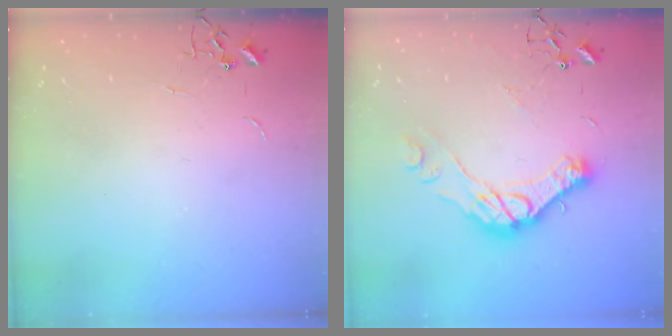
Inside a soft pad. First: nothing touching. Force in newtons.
{"total": 15.6, "press": 15.5, "slide": 1.4}